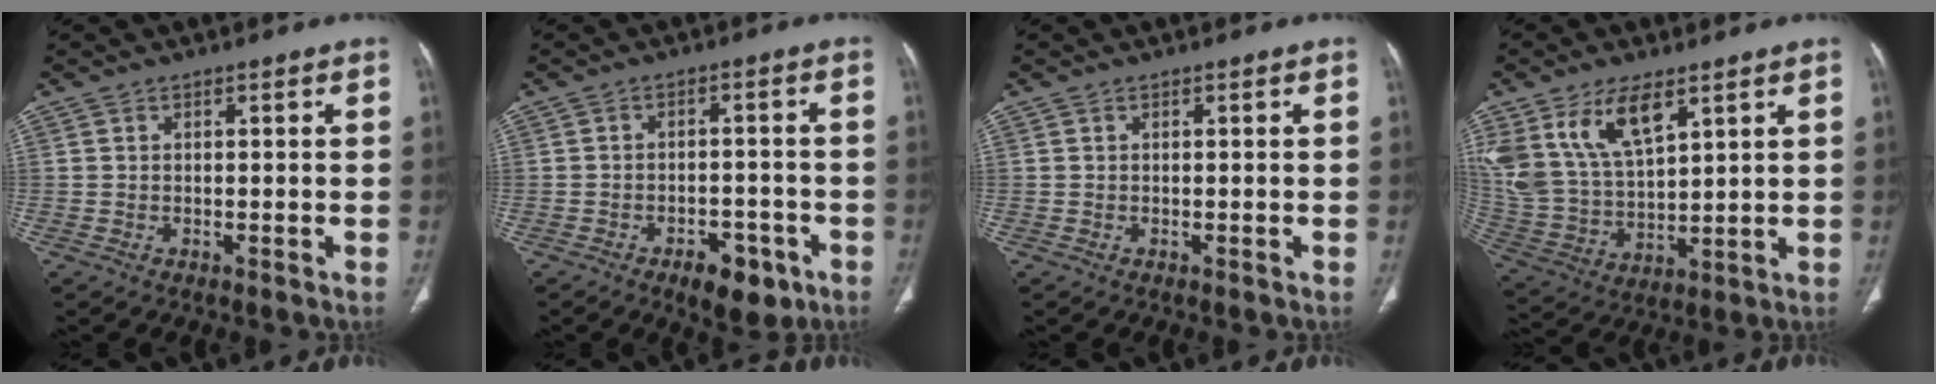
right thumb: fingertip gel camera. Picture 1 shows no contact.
{"total": 7.5, "force": [-4.2, 4.0, 4.9], "torque": [-0.046, 0.019, -0.054]}
{"total": 0.0}
{"total": 15.2, "force": [8.3, 7.4, 10.4], "torque": [-0.194, -0.027, 0.176]}